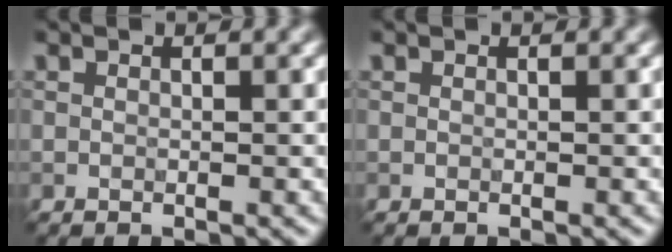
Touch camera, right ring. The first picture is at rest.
{"total": 0.0}